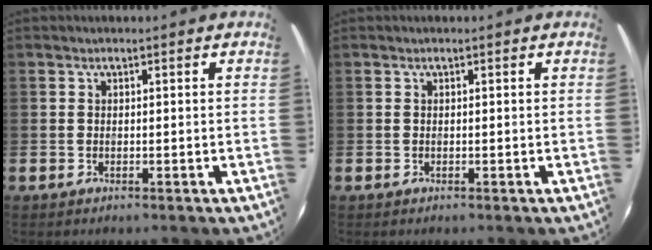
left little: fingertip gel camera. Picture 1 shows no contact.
{"total": 0.0}